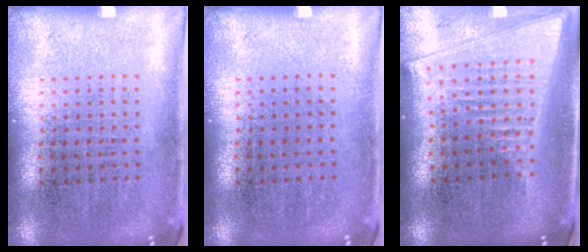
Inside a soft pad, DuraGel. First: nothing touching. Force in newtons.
{"total": 0.0}
{"total": 2.1, "press": 1.7, "slide": 1.1}